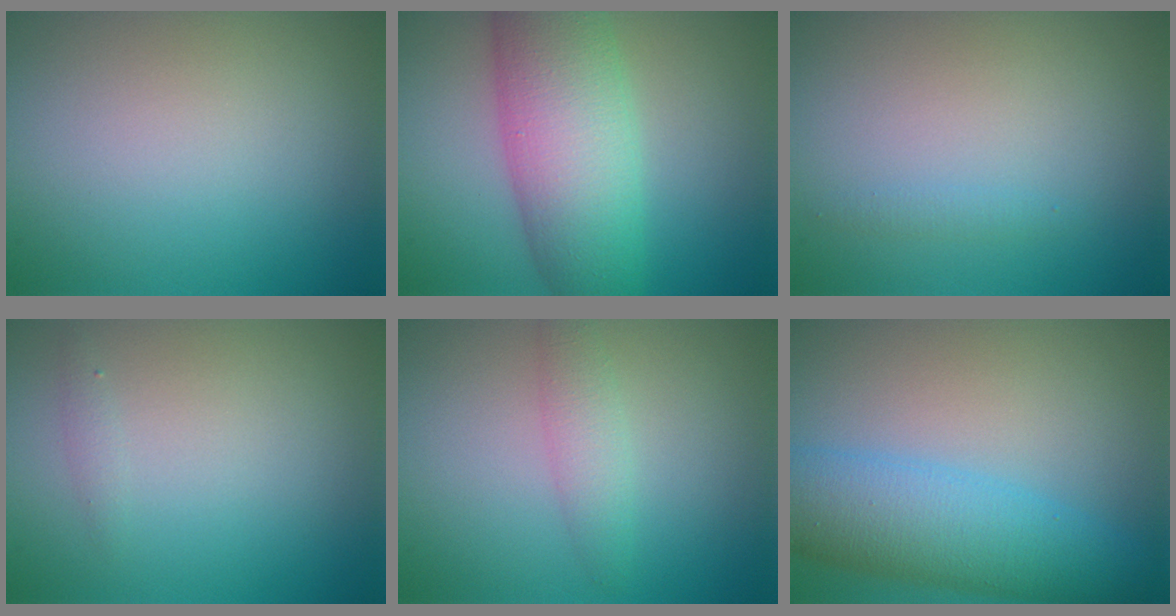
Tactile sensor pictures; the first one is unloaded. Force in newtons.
{"total": 9.0, "press": 9.0, "slide": 0.1}
{"total": 0.7, "press": 0.7, "slide": 0.0}
{"total": 0.6, "press": 0.6, "slide": 0.0}
{"total": 2.0, "press": 2.0, "slide": 0.1}
{"total": 7.5, "press": 7.5, "slide": 0.2}